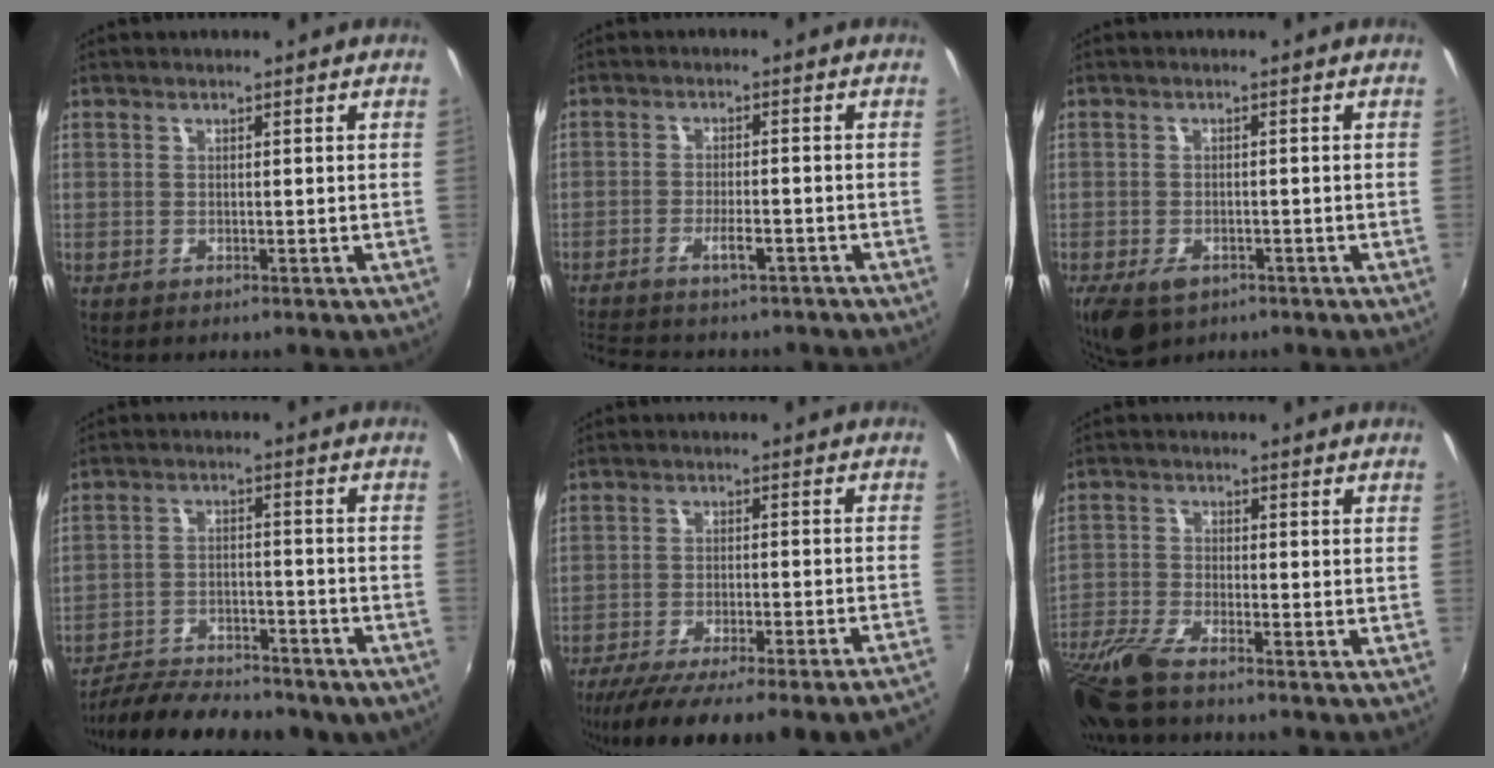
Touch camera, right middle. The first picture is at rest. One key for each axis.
{"total": 8.1, "fx": -6.7, "fy": 2.1, "fz": 4.1, "tx": -0.096, "ty": -0.010, "tz": -0.109}
{"total": 6.4, "fx": -3.8, "fy": 3.6, "fz": 3.7, "tx": -0.087, "ty": -0.023, "tz": -0.063}
{"total": 18.4, "fx": -15.2, "fy": 5.6, "fz": 8.5, "tx": -0.172, "ty": -0.025, "tz": -0.215}
{"total": 18.4, "fx": -15.9, "fy": -0.4, "fz": 9.2, "tx": -0.155, "ty": -0.045, "tz": -0.226}
{"total": 10.1, "fx": -8.2, "fy": 1.5, "fz": 5.8, "tx": -0.141, "ty": -0.031, "tz": -0.166}